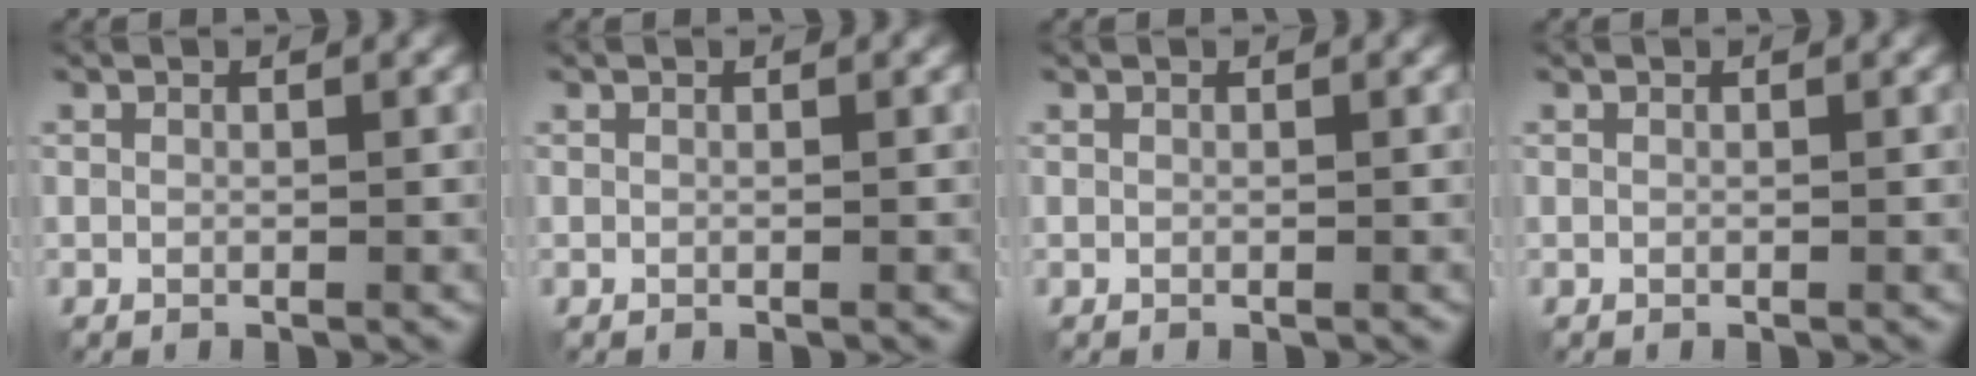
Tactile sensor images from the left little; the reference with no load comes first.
{"total": 0.0}
{"total": 0.0}
{"total": 0.0}